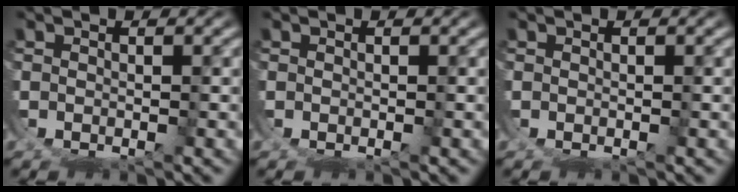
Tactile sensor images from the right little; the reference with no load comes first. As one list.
[{"total": 0.0}, {"total": 0.0}]